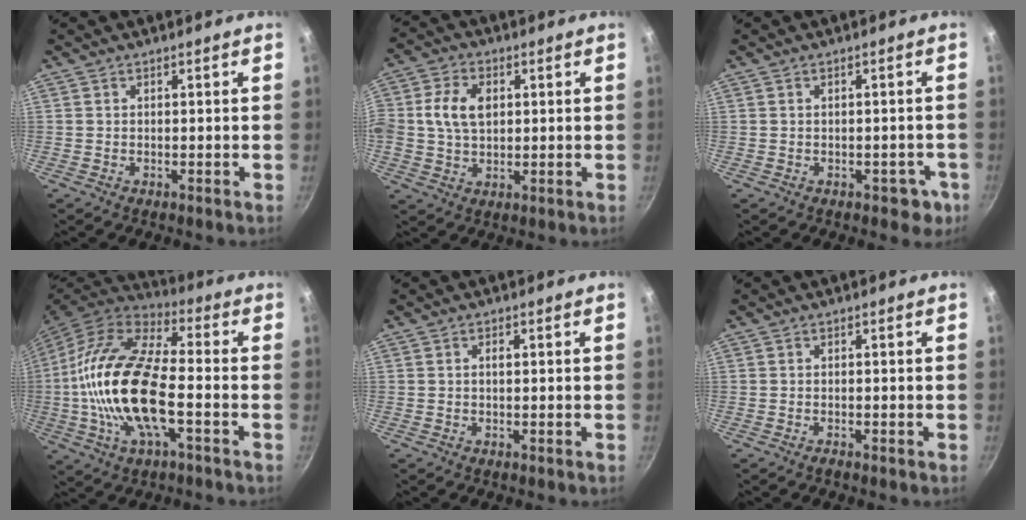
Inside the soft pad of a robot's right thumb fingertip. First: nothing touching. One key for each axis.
{"total": 8.6, "fx": 1.4, "fy": 5.9, "fz": 6.1, "tx": -0.106, "ty": 0.011, "tz": 0.021}
{"total": 3.7, "fx": -1.4, "fy": 2.5, "fz": 2.4, "tx": -0.005, "ty": 0.021, "tz": -0.002}
{"total": 19.7, "fx": -3.2, "fy": 7.8, "fz": 17.8, "tx": -0.346, "ty": 0.033, "tz": -0.076}
{"total": 1.2, "fx": 0.1, "fy": 0.6, "fz": 1.0, "tx": -0.014, "ty": 0.004, "tz": 0.000}
{"total": 0.7, "fx": -0.6, "fy": 0.1, "fz": 0.4, "tx": -0.013, "ty": 0.005, "tz": -0.011}